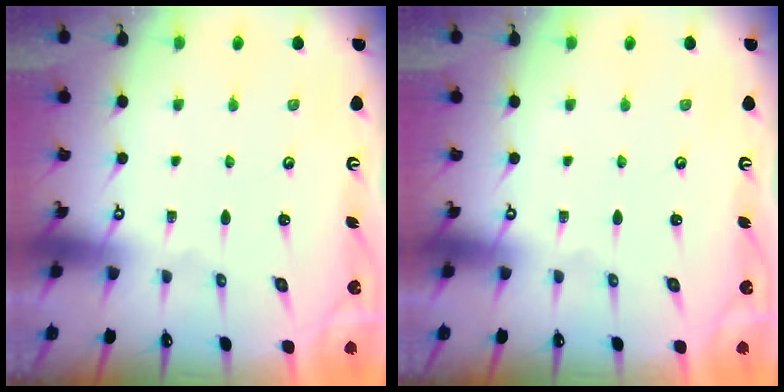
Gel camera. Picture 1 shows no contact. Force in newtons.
{"total": 0.0}